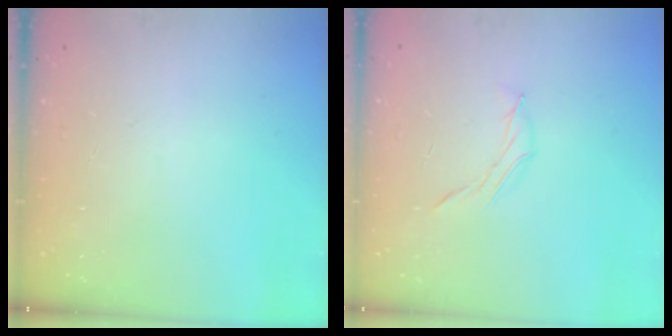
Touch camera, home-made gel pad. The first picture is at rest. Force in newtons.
{"total": 4.5, "press": 4.4, "slide": 1.2}